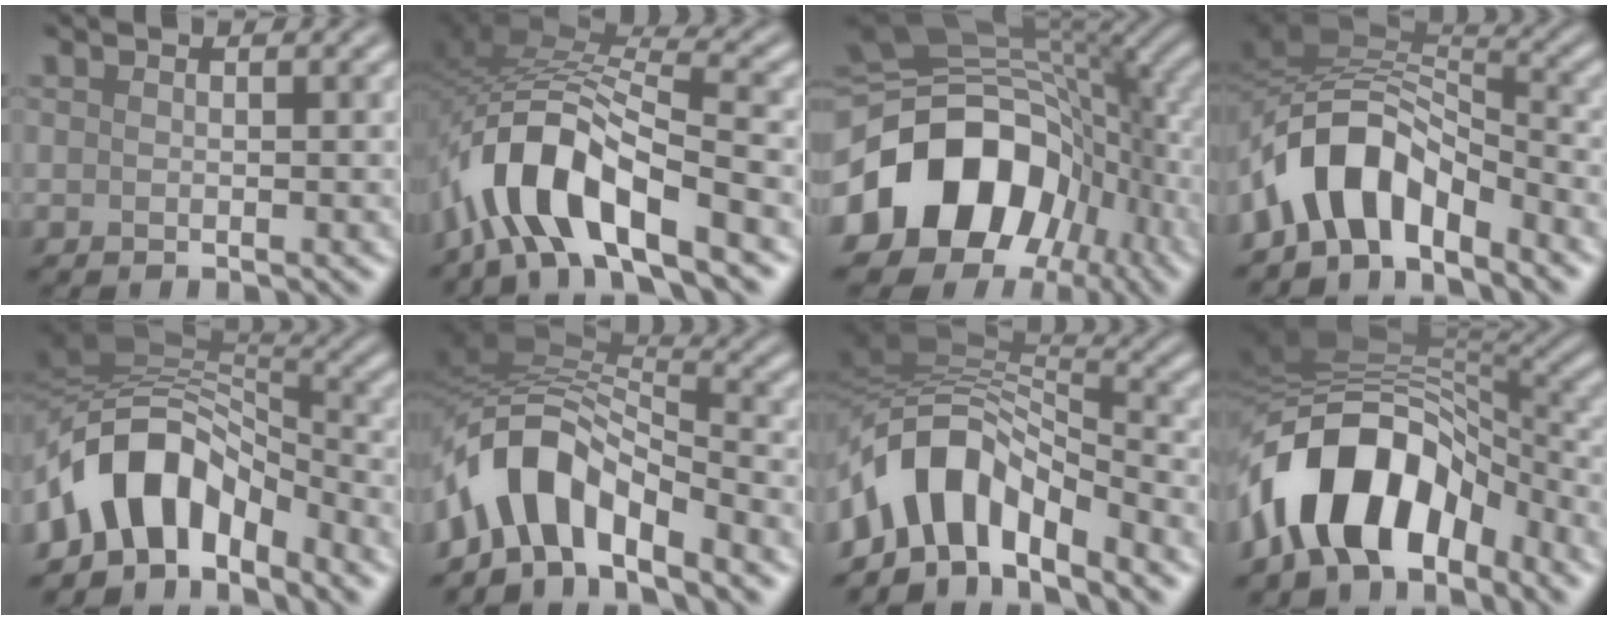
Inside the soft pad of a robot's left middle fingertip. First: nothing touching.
{"total": 9.5, "force": [-5.5, 3.5, 7.0], "torque": [-0.123, 0.013, -0.108]}
{"total": 14.3, "force": [-3.5, 10.5, 9.0], "torque": [-0.152, -0.003, -0.072]}
{"total": 7.3, "force": [-4.0, 3.6, 4.9], "torque": [-0.071, 0.015, -0.083]}
{"total": 8.9, "force": [-4.0, 5.3, 6.0], "torque": [-0.091, 0.016, -0.076]}
{"total": 7.5, "force": [-4.2, 3.4, 5.2], "torque": [-0.081, 0.015, -0.089]}
{"total": 8.0, "force": [-3.8, 4.3, 5.7], "torque": [-0.089, 0.011, -0.076]}
{"total": 11.2, "force": [-4.9, 6.4, 7.7], "torque": [-0.130, 0.010, -0.088]}